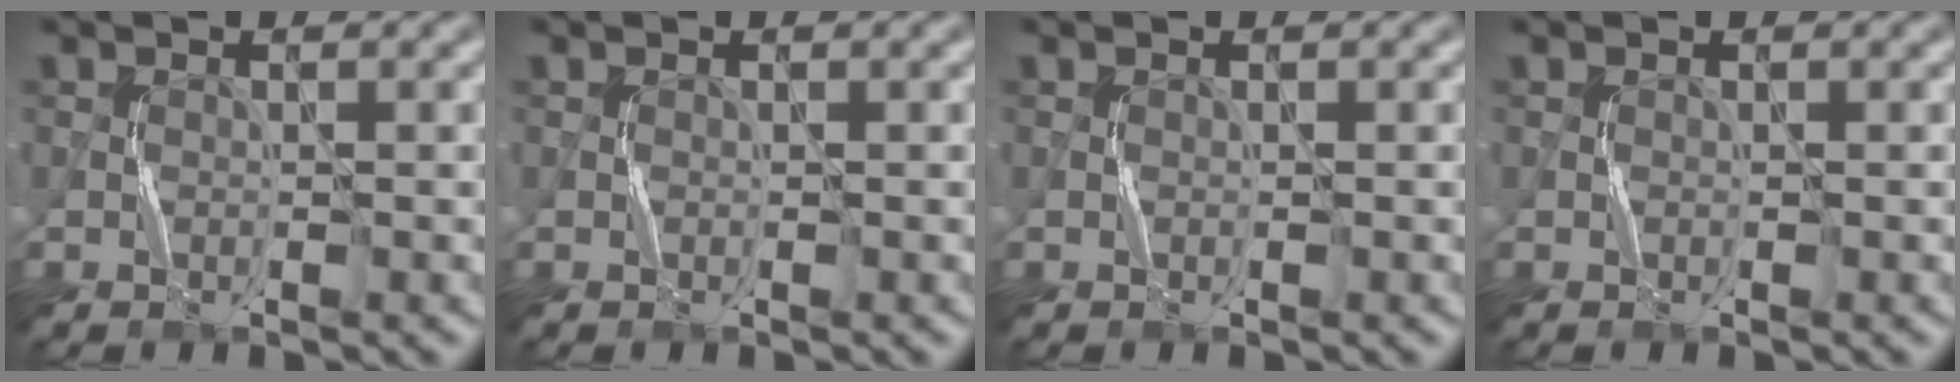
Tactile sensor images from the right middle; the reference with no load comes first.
{"total": 0.0}
{"total": 0.0}
{"total": 0.0}